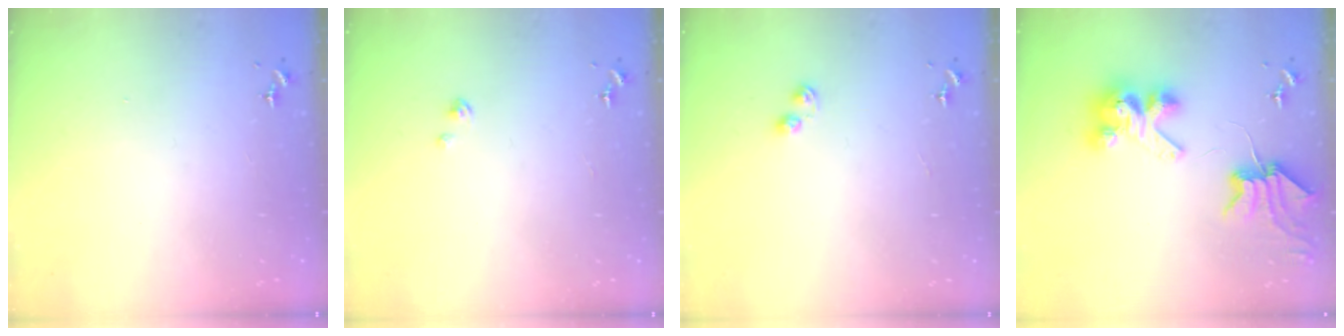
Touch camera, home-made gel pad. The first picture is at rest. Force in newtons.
{"total": 1.6, "press": 1.6, "slide": 0.2}
{"total": 4.4, "press": 4.4, "slide": 0.5}
{"total": 9.2, "press": 9.1, "slide": 1.1}